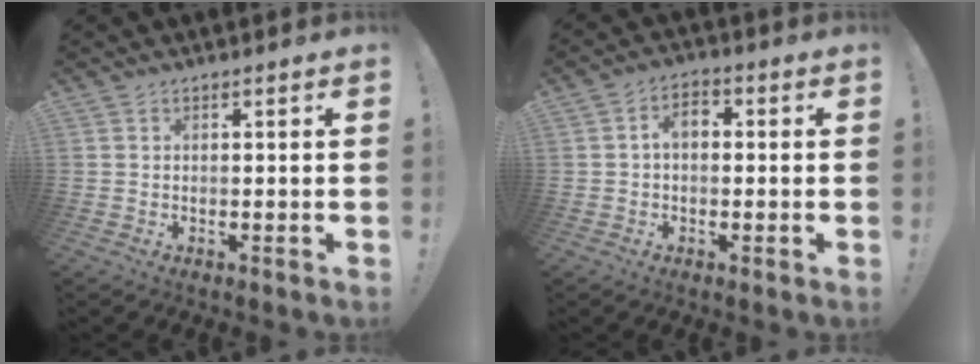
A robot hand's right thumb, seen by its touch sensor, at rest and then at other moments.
{"total": 4.9, "force": [0.5, 3.4, 3.6], "torque": [-0.062, 0.006, 0.008]}